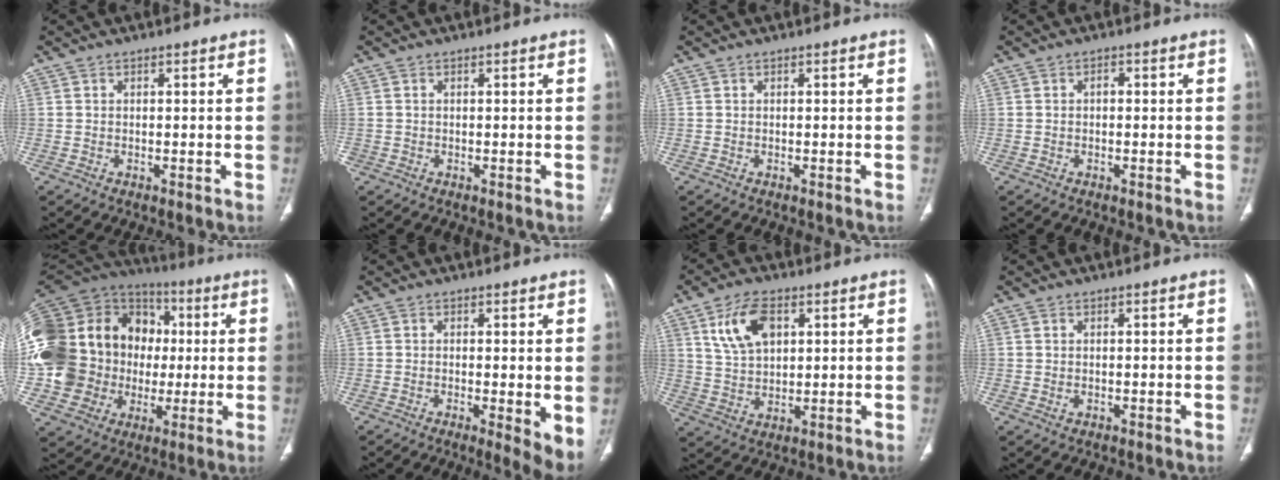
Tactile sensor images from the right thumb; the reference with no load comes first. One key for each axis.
{"total": 0.0}
{"total": 0.0}
{"total": 0.9, "fx": -0.1, "fy": 0.6, "fz": 0.7, "tx": -0.005, "ty": 0.003, "tz": -0.006}
{"total": 32.4, "fx": 1.3, "fy": 25.3, "fz": 20.2, "tx": -0.426, "ty": 0.056, "tz": 0.036}
{"total": 5.4, "fx": -0.5, "fy": 1.3, "fz": 5.2, "tx": -0.079, "ty": -0.018, "tz": -0.009}
{"total": 9.7, "fx": 4.0, "fy": 5.7, "fz": 6.8, "tx": -0.115, "ty": -0.009, "tz": 0.080}
{"total": 0.5, "fx": 0.1, "fy": 0.4, "fz": 0.4, "tx": -0.010, "ty": -0.003, "tz": 0.003}